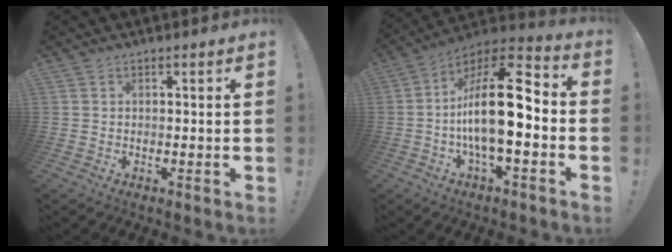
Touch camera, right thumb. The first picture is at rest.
{"total": 21.0, "force": [-2.8, 7.7, 19.3], "torque": [-0.336, 0.015, -0.049]}